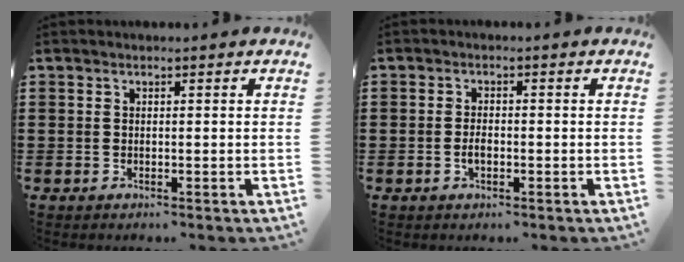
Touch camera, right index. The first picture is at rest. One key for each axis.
{"total": 1.9, "fx": -0.6, "fy": 0.9, "fz": 1.5, "tx": -0.030, "ty": 0.001, "tz": -0.011}